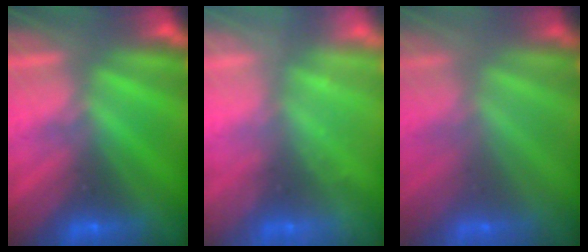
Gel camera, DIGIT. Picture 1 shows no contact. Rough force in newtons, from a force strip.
{"total": 2.4}
{"total": 2.1}